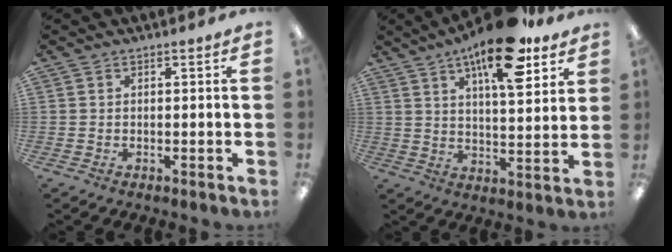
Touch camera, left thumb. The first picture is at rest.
{"total": 16.7, "force": [10.3, 5.8, 11.8], "torque": [-0.176, -0.046, 0.164]}